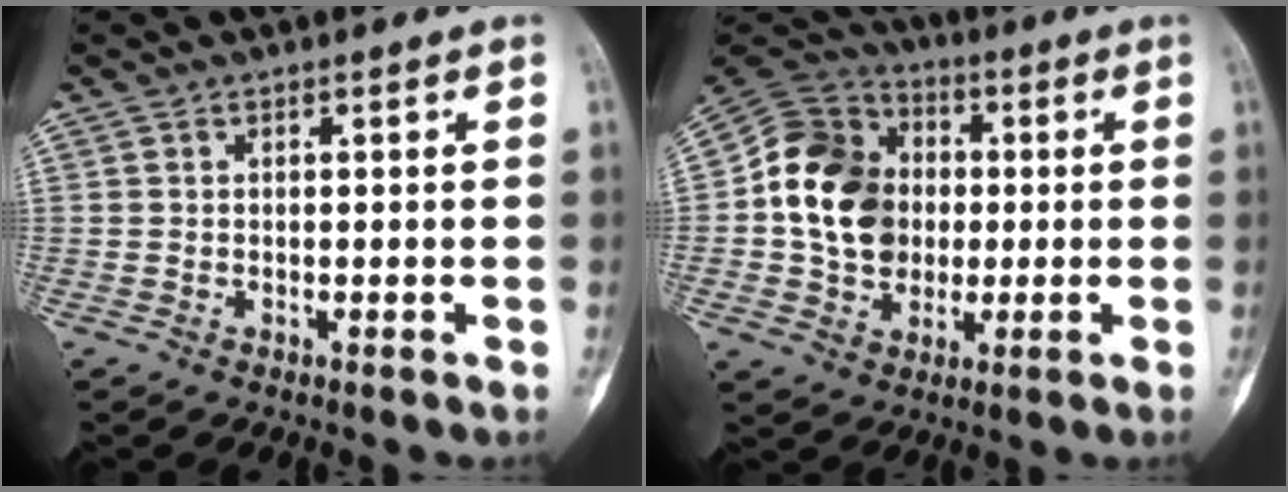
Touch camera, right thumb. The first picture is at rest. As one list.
[{"total": 16.0, "force": [0.1, 13.0, 9.4], "torque": [-0.144, 0.022, -0.003]}]